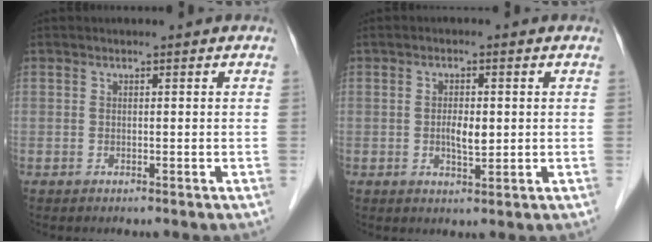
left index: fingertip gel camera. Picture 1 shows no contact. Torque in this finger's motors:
{"motor_torque": [0.19, 0.14, 0.07, 0.04]}